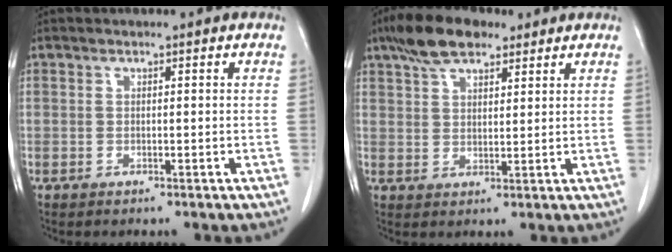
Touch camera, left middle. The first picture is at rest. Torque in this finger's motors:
{"motor_torque": [1.26, -0.88, 0.12, 0.04]}